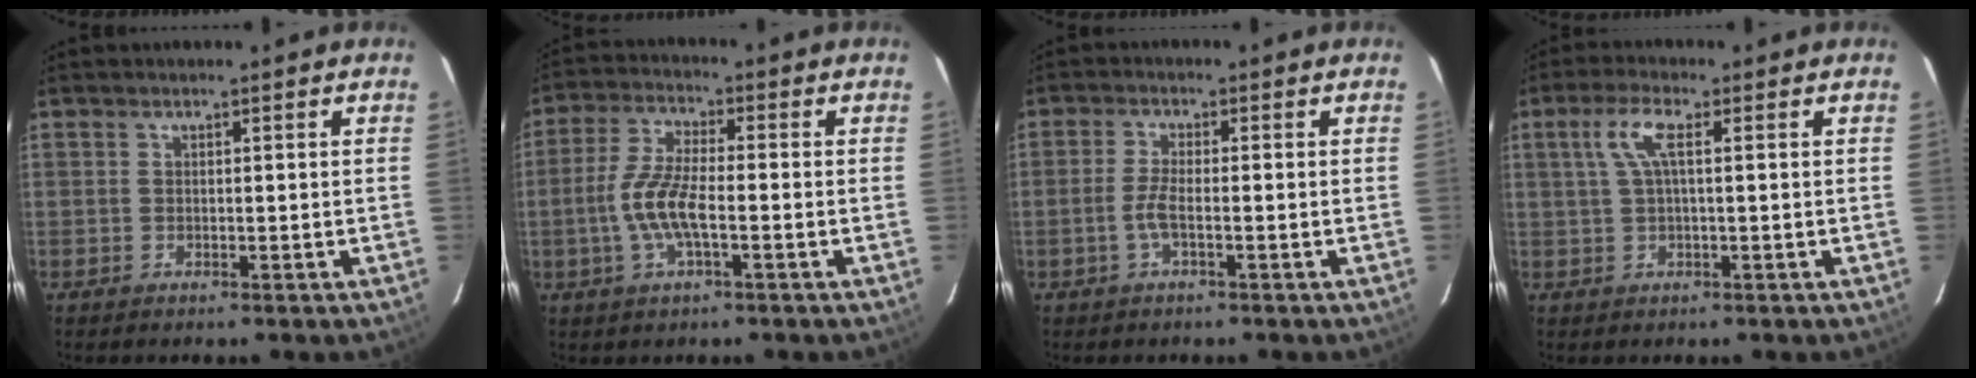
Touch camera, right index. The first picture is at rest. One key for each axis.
{"total": 8.9, "fx": -2.2, "fy": 2.5, "fz": 8.3, "tx": -0.177, "ty": 0.001, "tz": -0.046}
{"total": 3.4, "fx": -1.3, "fy": 0.6, "fz": 3.1, "tx": -0.071, "ty": 0.000, "tz": -0.026}
{"total": 5.0, "fx": 1.1, "fy": 0.6, "fz": 4.8, "tx": -0.098, "ty": 0.006, "tz": 0.023}